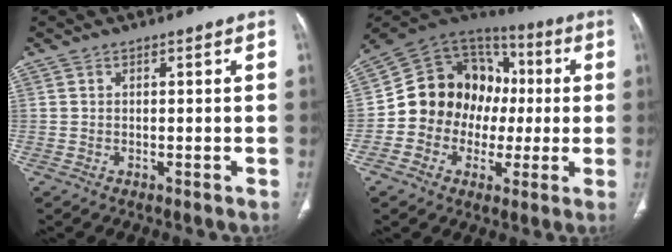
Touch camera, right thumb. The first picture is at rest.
{"total": 18.2, "force": [-0.9, 15.6, 9.4], "torque": [-0.115, 0.048, -0.017]}